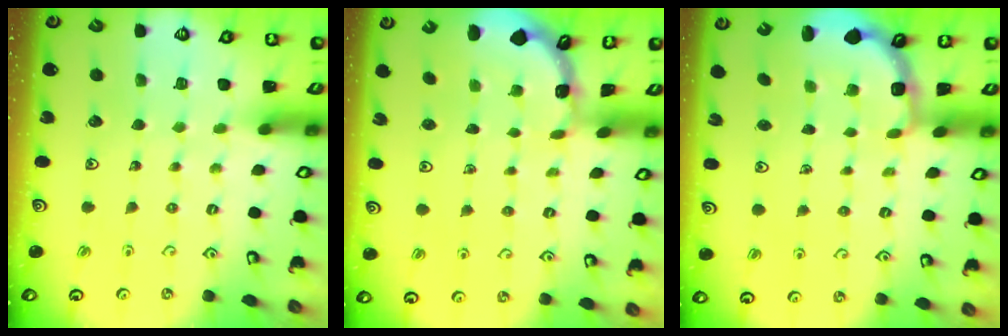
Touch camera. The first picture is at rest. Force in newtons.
{"total": 1.1, "press": 1.0, "slide": 0.1}
{"total": 2.8, "press": 2.3, "slide": 1.7}